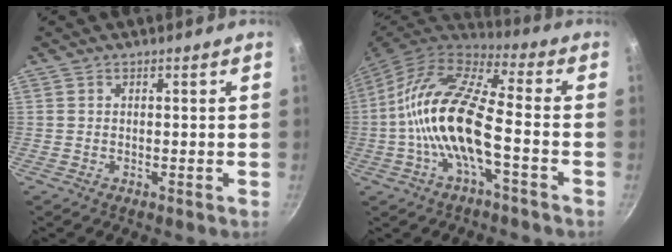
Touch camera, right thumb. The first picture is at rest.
{"total": 16.9, "force": [-3.3, 5.8, 15.5], "torque": [-0.296, 0.038, -0.080]}